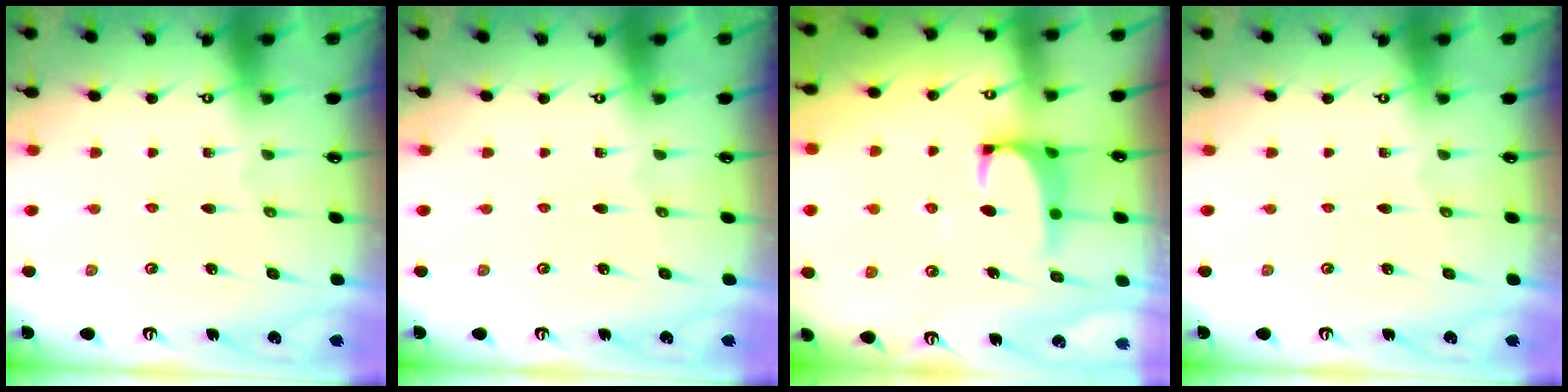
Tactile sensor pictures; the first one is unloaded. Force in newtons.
{"total": 0.0}
{"total": 1.4, "press": 1.3, "slide": 0.6}
{"total": 0.0}